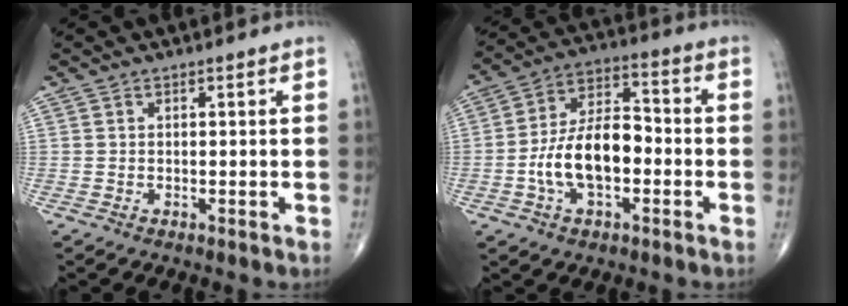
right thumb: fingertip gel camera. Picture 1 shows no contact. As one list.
[{"total": 13.5, "force": [-3.0, 7.2, 11.0], "torque": [-0.190, 0.039, -0.060]}]